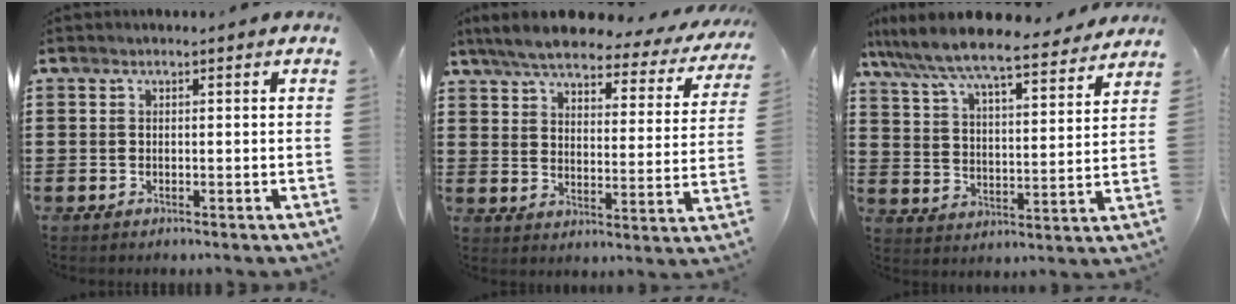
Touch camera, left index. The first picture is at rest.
{"total": 6.5, "force": [5.8, 1.1, 2.7], "torque": [-0.080, -0.030, 0.098]}
{"total": 7.7, "force": [7.1, 0.2, 2.8], "torque": [-0.085, -0.049, 0.119]}